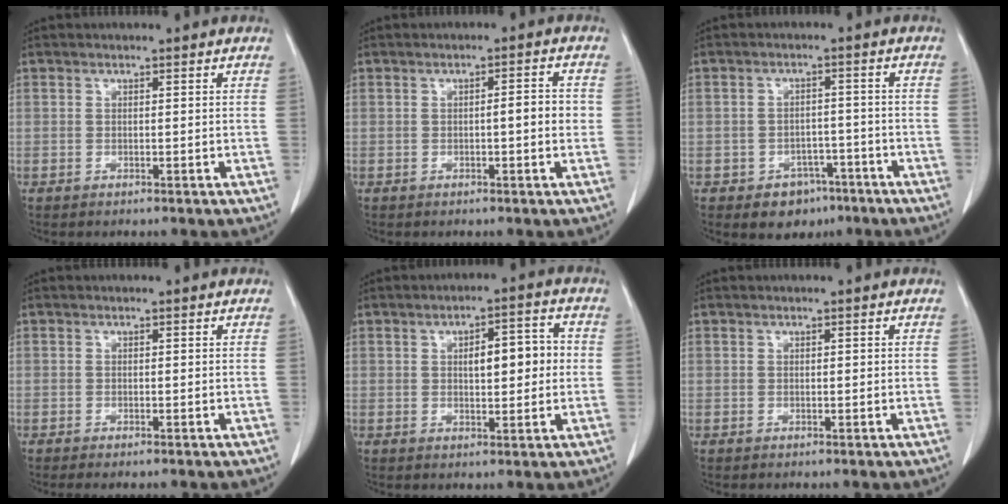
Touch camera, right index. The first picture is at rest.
{"total": 3.1, "force": [-0.3, 0.5, 3.1], "torque": [-0.042, 0.005, -0.008]}
{"total": 5.4, "force": [-3.4, 3.7, 2.0], "torque": [-0.021, 0.008, -0.040]}
{"total": 1.5, "force": [-1.2, 0.2, 0.8], "torque": [-0.011, -0.004, -0.016]}
{"total": 6.7, "force": [0.7, 2.3, 6.2], "torque": [-0.091, 0.020, 0.012]}
{"total": 0.0}